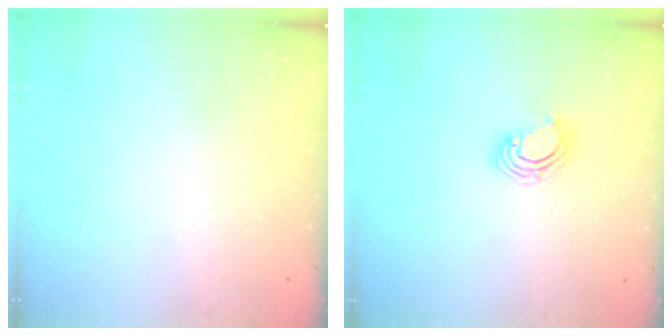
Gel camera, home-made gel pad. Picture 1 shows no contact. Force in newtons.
{"total": 3.6, "press": 3.6, "slide": 0.2}